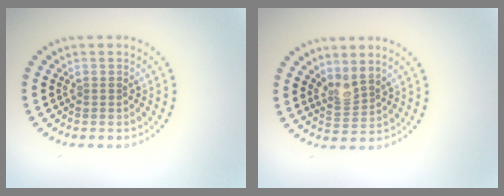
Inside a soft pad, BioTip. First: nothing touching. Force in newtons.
{"total": 2.1, "press": 1.6, "slide": 1.4}